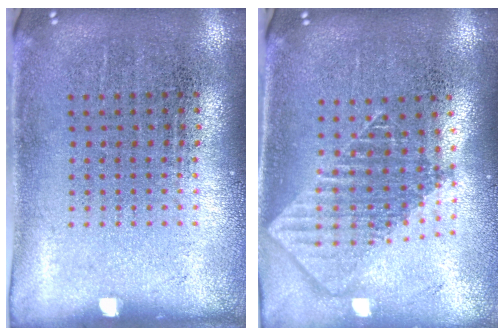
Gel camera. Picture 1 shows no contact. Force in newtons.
{"total": 1.9, "press": 1.5, "slide": 1.1}